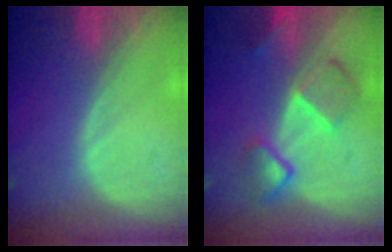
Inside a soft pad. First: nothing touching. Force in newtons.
{"total": 6.8, "press": 6.6, "slide": 1.2}